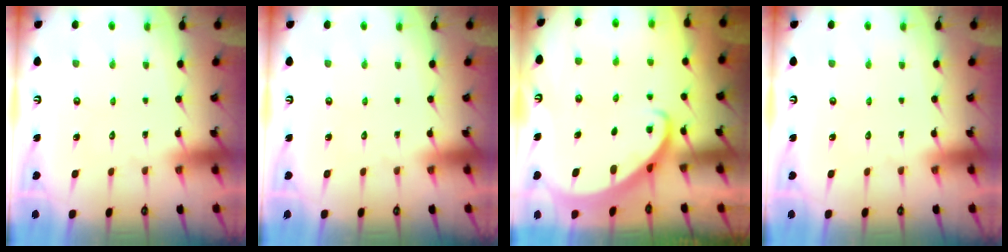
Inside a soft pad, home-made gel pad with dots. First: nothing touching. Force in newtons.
{"total": 0.0}
{"total": 2.7, "press": 2.6, "slide": 0.3}
{"total": 0.0}